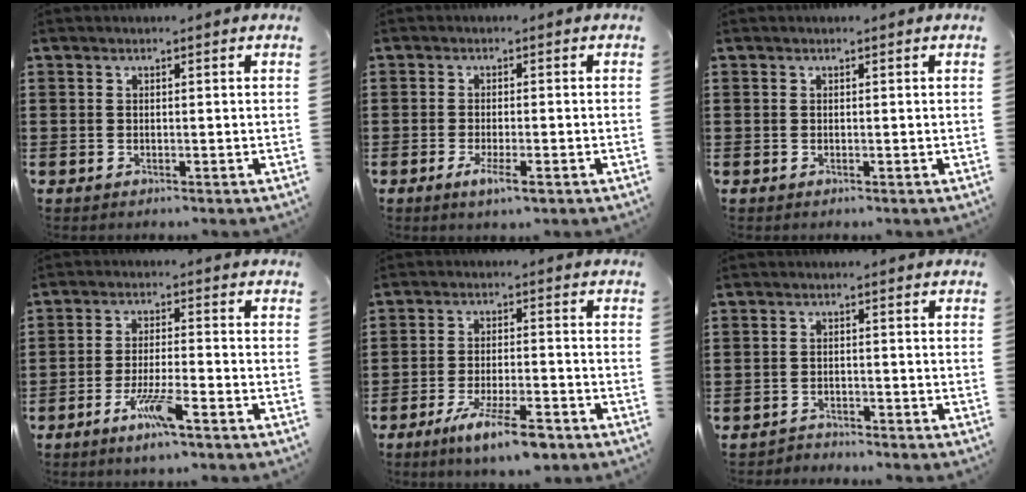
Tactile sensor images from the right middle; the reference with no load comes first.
{"total": 3.0, "force": [-1.5, 0.5, 2.6], "torque": [-0.049, -0.004, -0.028]}
{"total": 0.0}
{"total": 6.2, "force": [-3.8, 0.8, 4.8], "torque": [-0.102, -0.009, -0.070]}
{"total": 7.6, "force": [-5.2, 1.4, 5.4], "torque": [-0.100, -0.003, -0.092]}
{"total": 2.0, "force": [-2.0, 0.2, 0.0], "torque": [-0.007, 0.001, -0.043]}